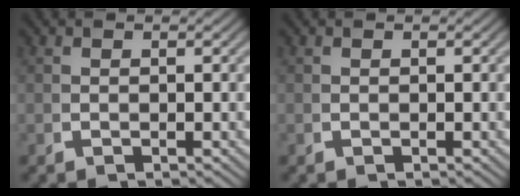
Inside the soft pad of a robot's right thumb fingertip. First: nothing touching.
{"total": 0.0}